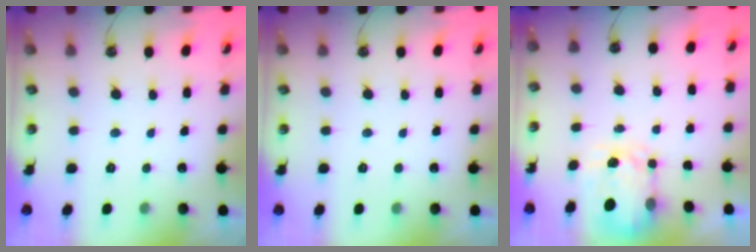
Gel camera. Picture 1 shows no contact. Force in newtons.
{"total": 0.0}
{"total": 3.8, "press": 3.7, "slide": 0.6}